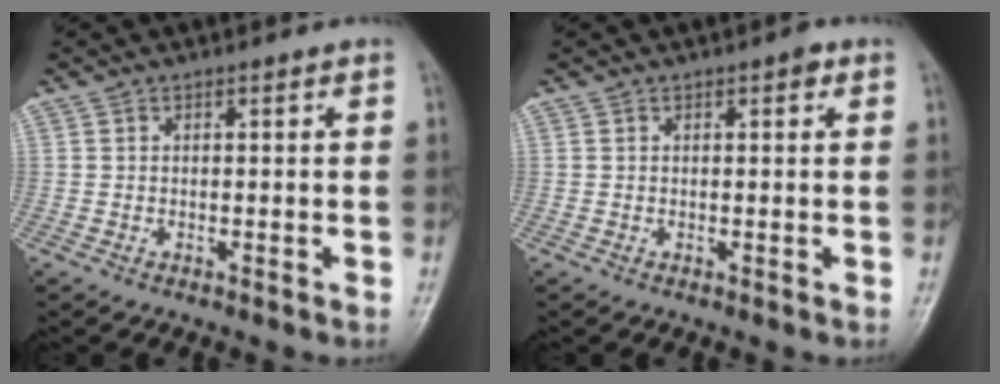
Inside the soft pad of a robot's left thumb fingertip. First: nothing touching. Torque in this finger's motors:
{"motor_torque": [0.46, 0.16, 0.45, -0.10, 0.00]}